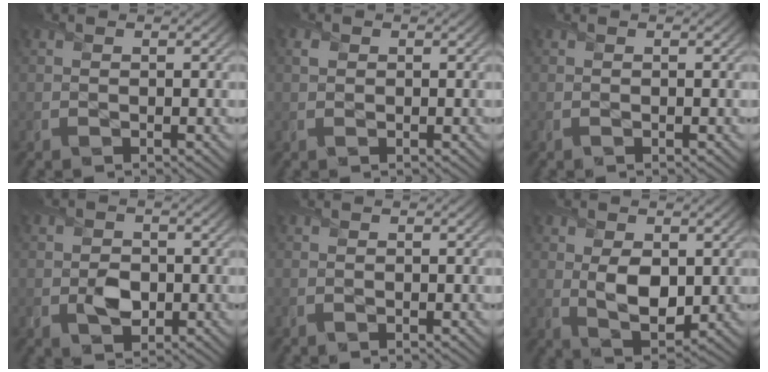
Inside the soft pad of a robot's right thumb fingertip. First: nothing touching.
{"total": 1.1, "force": [0.3, 1.0, 0.5], "torque": [-0.010, 0.000, 0.003]}
{"total": 0.0}
{"total": 3.4, "force": [-0.7, 2.7, 1.9], "torque": [-0.036, -0.008, -0.016]}
{"total": 0.0}
{"total": 5.9, "force": [0.5, 3.7, 4.6], "torque": [-0.099, -0.011, 0.015]}